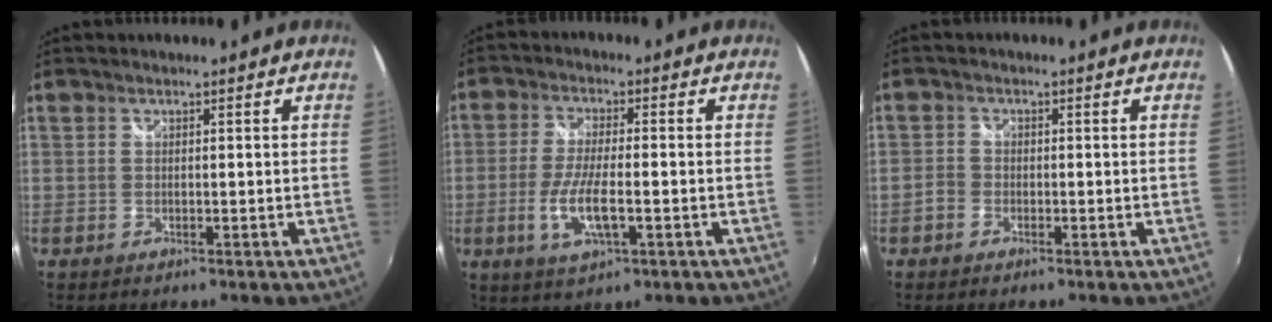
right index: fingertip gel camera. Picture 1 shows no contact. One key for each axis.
{"total": 8.4, "fx": -2.5, "fy": 2.3, "fz": 7.6, "tx": -0.157, "ty": -0.011, "tz": -0.046}
{"total": 2.1, "fx": -1.4, "fy": 1.6, "fz": 0.5, "tx": -0.011, "ty": 0.004, "tz": -0.028}